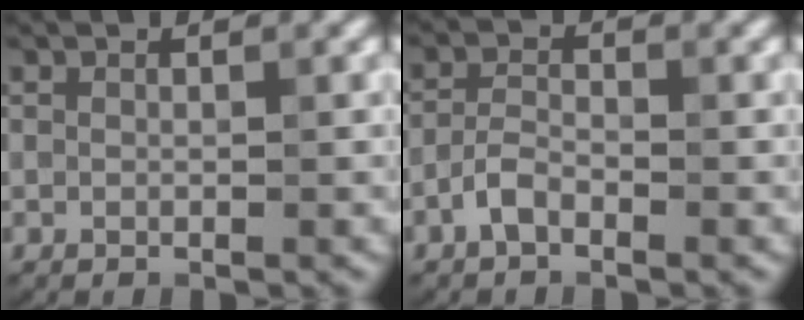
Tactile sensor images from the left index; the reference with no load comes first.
{"total": 1.9, "force": [-1.4, 0.5, 1.2], "torque": [-0.028, 0.010, -0.029]}